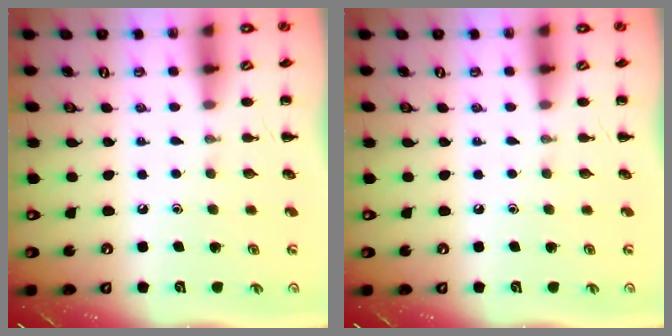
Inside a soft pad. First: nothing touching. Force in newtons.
{"total": 0.0}